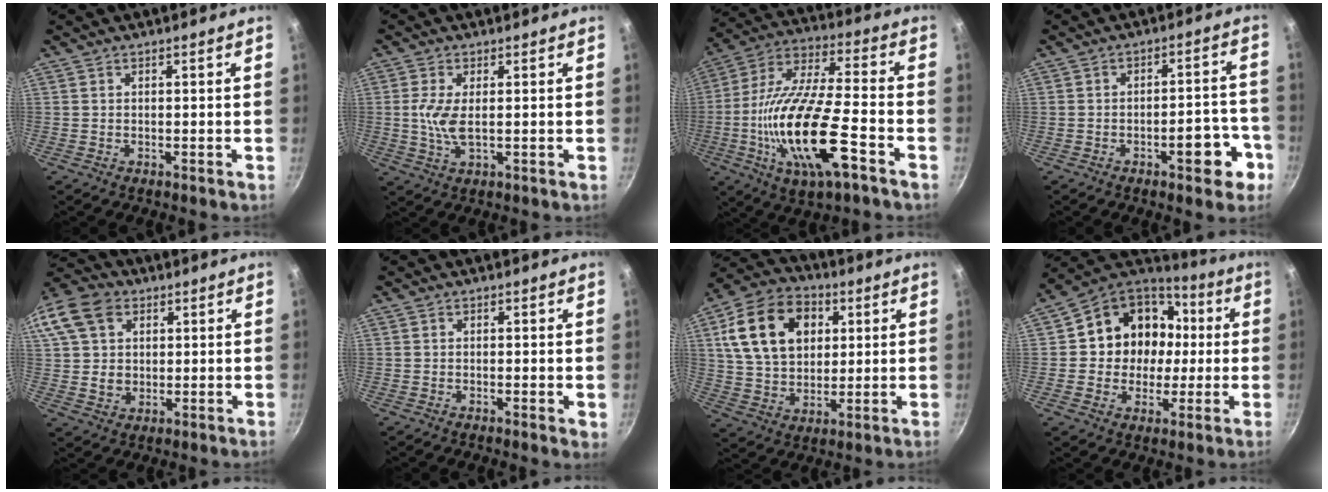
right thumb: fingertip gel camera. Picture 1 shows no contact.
{"total": 5.1, "force": [0.3, 1.9, 4.8], "torque": [-0.110, -0.003, 0.006]}
{"total": 21.5, "force": [-7.2, 6.6, 19.1], "torque": [-0.363, 0.023, -0.143]}
{"total": 8.8, "force": [-4.2, 3.6, 6.9], "torque": [-0.057, 0.039, -0.051]}
{"total": 17.9, "force": [6.4, 13.7, 9.5], "torque": [-0.204, 0.023, 0.114]}
{"total": 1.4, "force": [-0.1, 0.4, 1.4], "torque": [-0.020, -0.004, -0.003]}
{"total": 18.6, "force": [5.4, 13.3, 11.8], "torque": [-0.188, 0.003, 0.090]}
{"total": 17.1, "force": [1.6, 15.1, 7.9], "torque": [-0.101, 0.033, 0.021]}